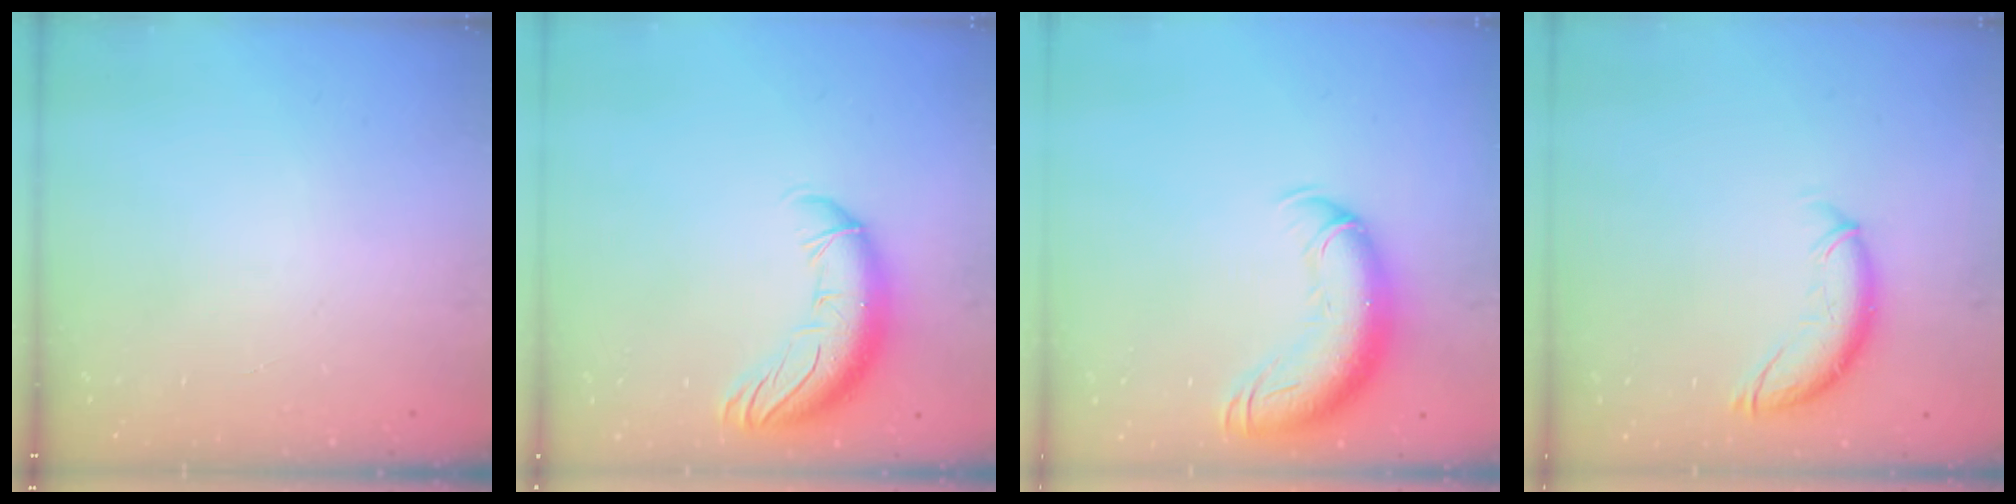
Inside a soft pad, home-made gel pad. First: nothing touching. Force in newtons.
{"total": 12.4, "press": 12.0, "slide": 2.9}
{"total": 15.2, "press": 14.8, "slide": 3.6}
{"total": 10.8, "press": 10.6, "slide": 1.8}